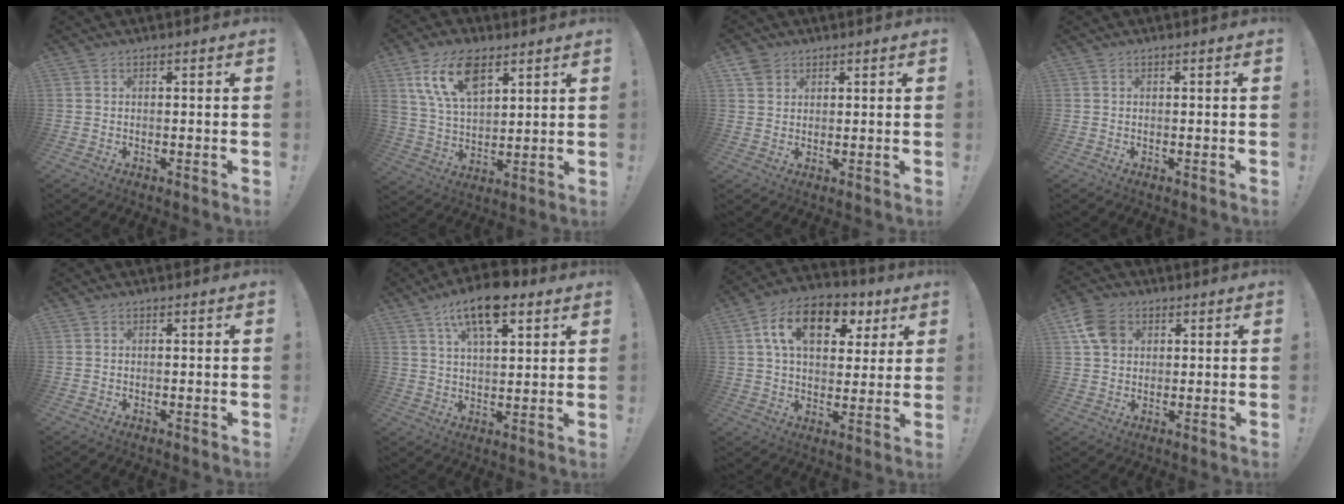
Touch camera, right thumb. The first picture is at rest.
{"total": 15.2, "force": [8.1, 8.3, 9.9], "torque": [-0.182, -0.028, 0.149]}
{"total": 3.8, "force": [2.3, 2.8, 0.9], "torque": [-0.013, -0.007, 0.044]}
{"total": 0.0}
{"total": 0.0}
{"total": 13.1, "force": [7.8, 5.5, 8.9], "torque": [-0.143, -0.026, 0.133]}
{"total": 15.6, "force": [6.2, 9.8, 10.4], "torque": [-0.166, -0.014, 0.111]}
{"total": 9.1, "force": [3.3, 7.3, 4.3], "torque": [-0.071, -0.005, 0.068]}